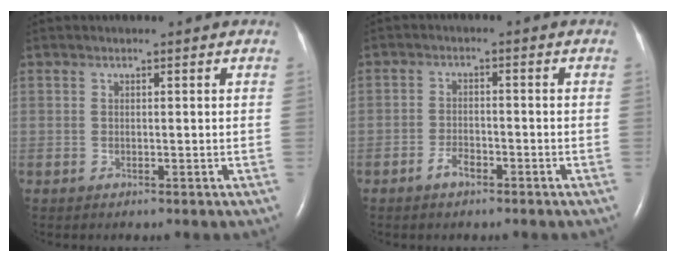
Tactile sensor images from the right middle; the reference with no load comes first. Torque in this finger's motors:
{"motor_torque": [-0.56, -0.83, -0.07, 0.00]}